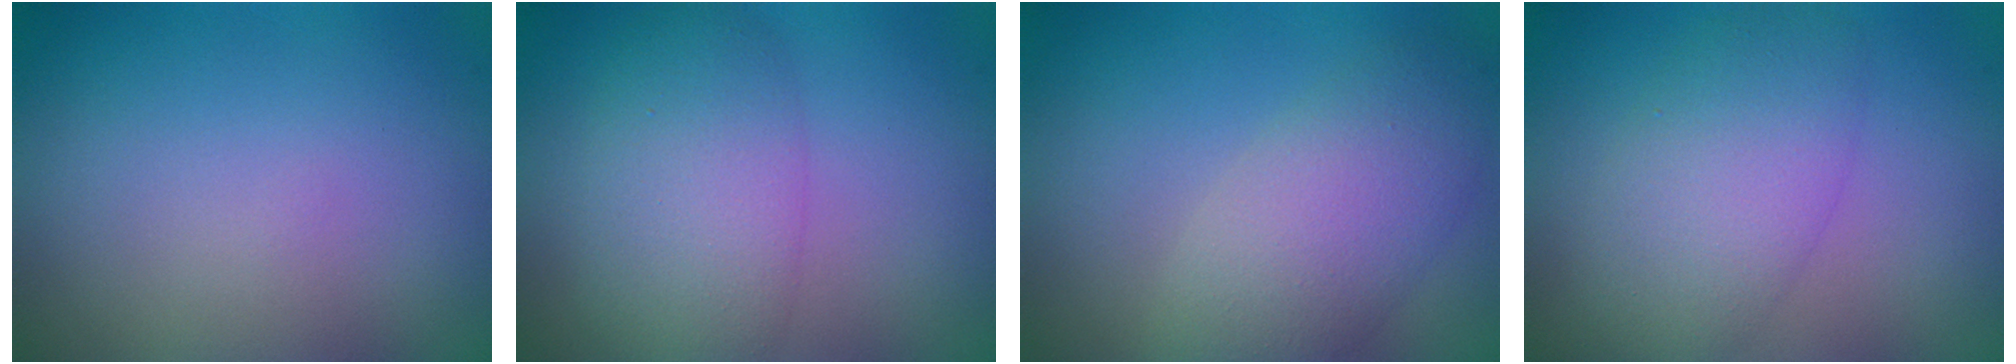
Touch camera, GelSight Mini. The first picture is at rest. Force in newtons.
{"total": 5.9, "press": 5.9, "slide": 0.4}
{"total": 5.2, "press": 5.2, "slide": 0.3}
{"total": 6.0, "press": 6.0, "slide": 0.4}